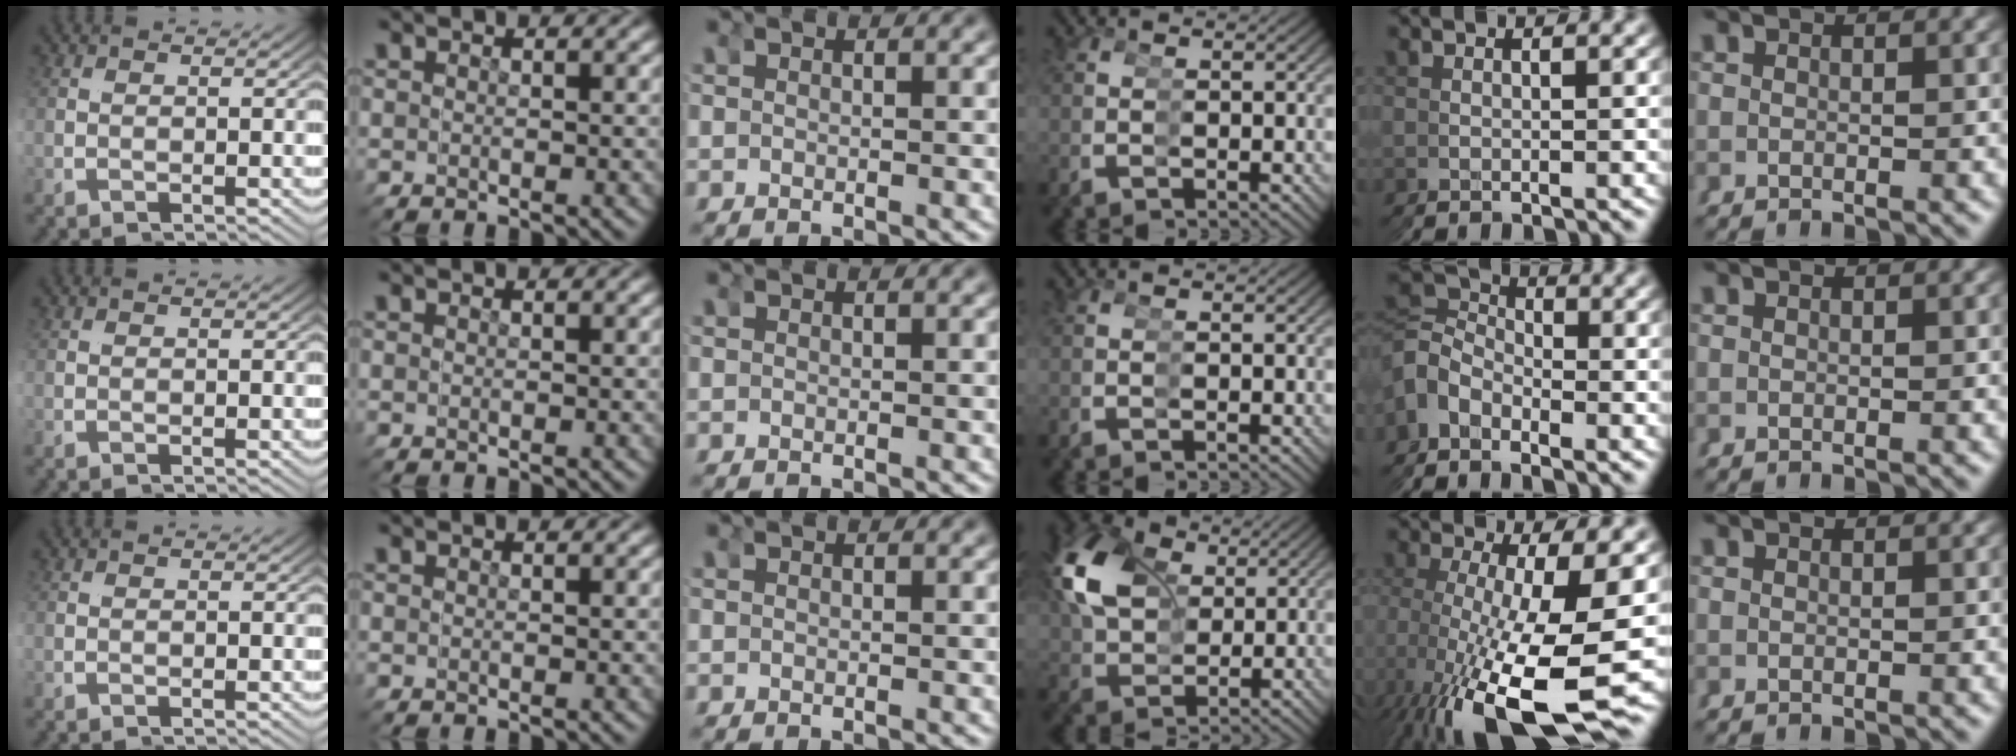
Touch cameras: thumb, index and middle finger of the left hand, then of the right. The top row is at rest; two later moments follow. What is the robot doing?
{"motion": "grasp_and_lifting", "object": "scissors"}